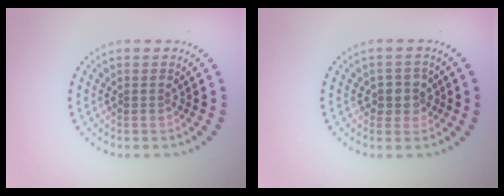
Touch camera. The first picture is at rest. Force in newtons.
{"total": 2.1, "press": 1.9, "slide": 1.0}